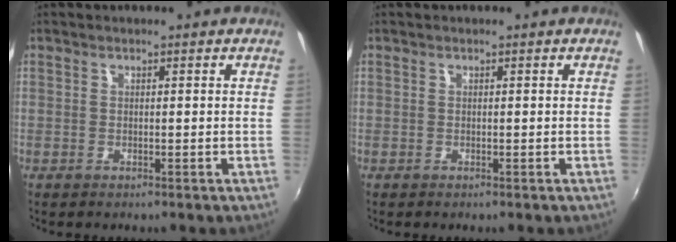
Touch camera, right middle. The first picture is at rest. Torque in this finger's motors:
{"motor_torque": [0.07, -0.05, 0.02, 0.02]}